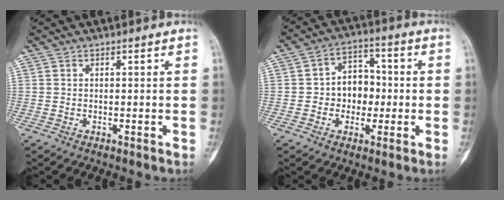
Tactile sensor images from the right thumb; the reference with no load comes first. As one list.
[{"total": 8.6, "force": [-0.7, 6.8, 5.1], "torque": [-0.028, 0.027, -0.018]}]